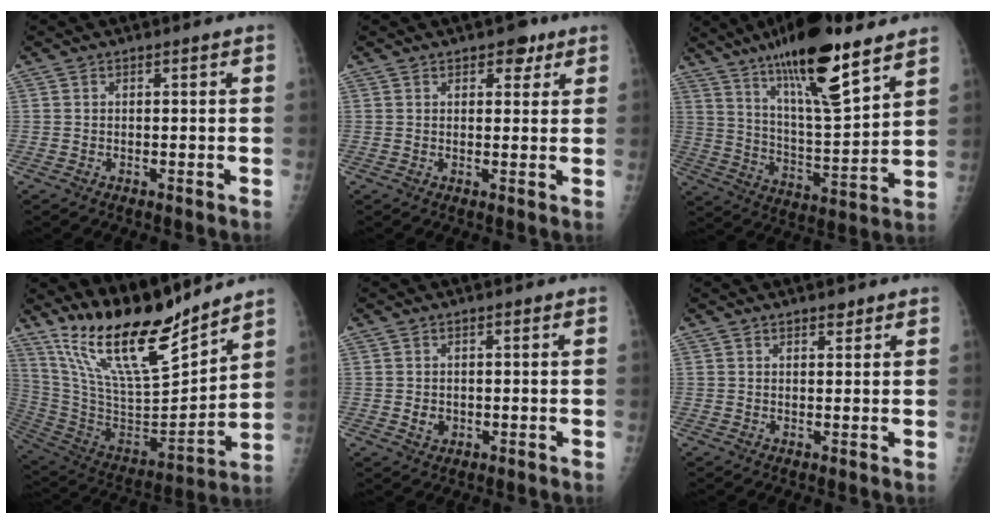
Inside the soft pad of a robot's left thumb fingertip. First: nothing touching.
{"total": 3.8, "force": [2.3, 2.2, 2.0], "torque": [-0.003, -0.007, 0.027]}
{"total": 20.1, "force": [13.4, 4.2, 14.4], "torque": [-0.228, -0.066, 0.231]}
{"total": 21.6, "force": [17.7, 4.5, 11.5], "torque": [-0.169, -0.113, 0.325]}
{"total": 1.9, "force": [-0.1, 1.7, 0.9], "torque": [-0.007, 0.000, 0.005]}
{"total": 1.7, "force": [1.3, 0.7, 0.8], "torque": [-0.004, -0.008, 0.019]}